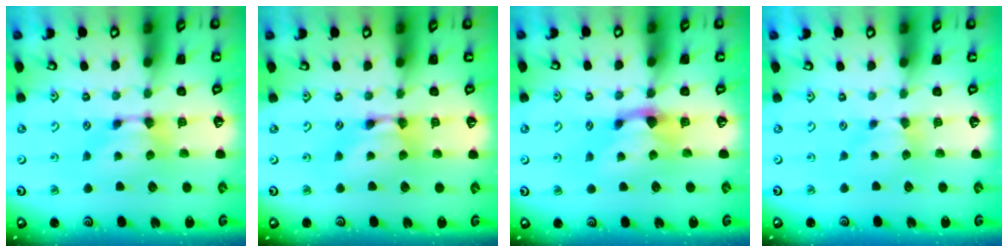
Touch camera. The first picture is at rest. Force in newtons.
{"total": 2.0, "press": 2.0, "slide": 0.1}
{"total": 1.4, "press": 0.6, "slide": 1.2}
{"total": 1.4, "press": 1.4, "slide": 0.3}